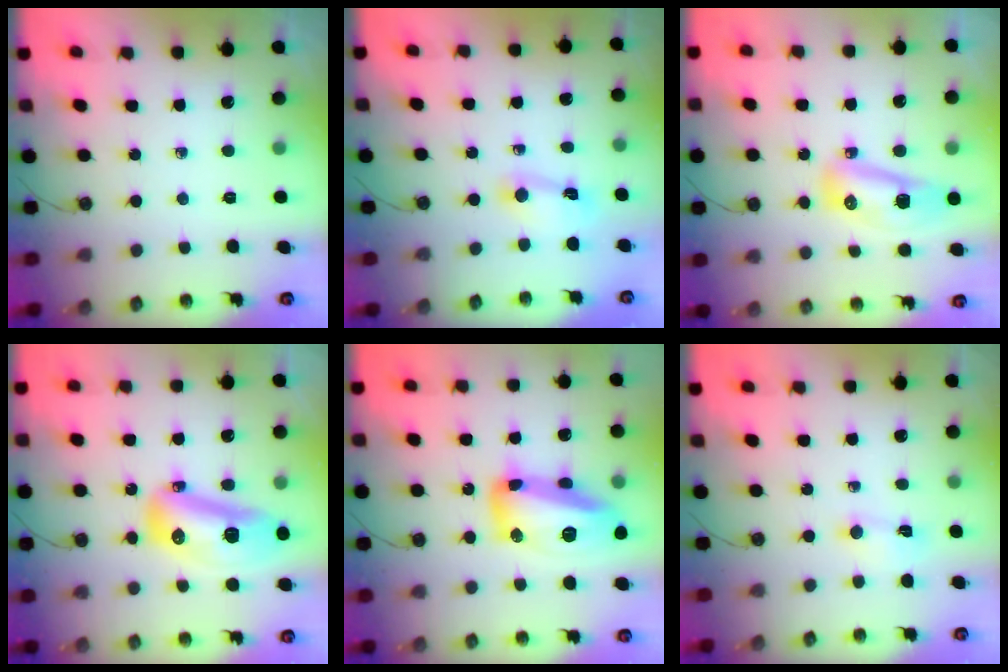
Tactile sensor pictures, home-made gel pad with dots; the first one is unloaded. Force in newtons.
{"total": 3.4, "press": 3.4, "slide": 0.3}
{"total": 14.7, "press": 12.1, "slide": 8.3}
{"total": 16.0, "press": 15.9, "slide": 1.8}
{"total": 17.8, "press": 17.7, "slide": 1.0}
{"total": 3.4, "press": 3.4, "slide": 0.3}